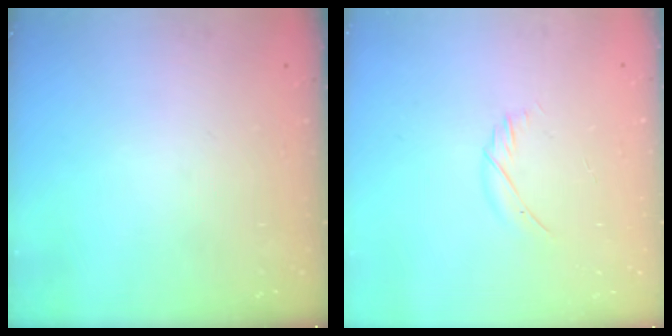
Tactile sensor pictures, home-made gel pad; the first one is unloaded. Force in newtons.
{"total": 5.2, "press": 5.1, "slide": 1.0}